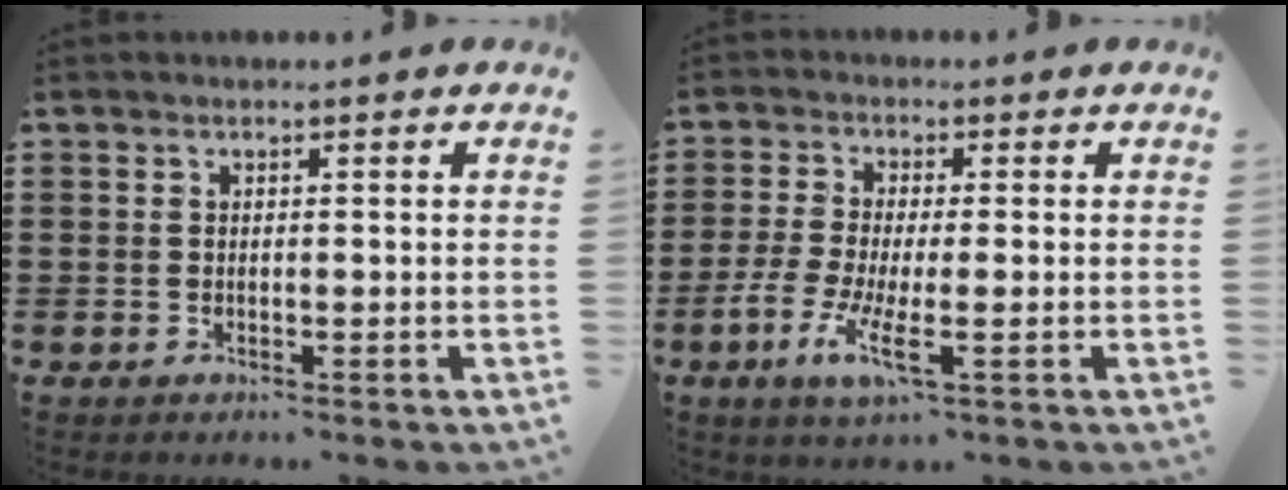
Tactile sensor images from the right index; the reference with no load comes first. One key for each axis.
{"total": 6.1, "fx": -2.3, "fy": 1.1, "fz": 5.5, "tx": -0.130, "ty": -0.019, "tz": -0.048}